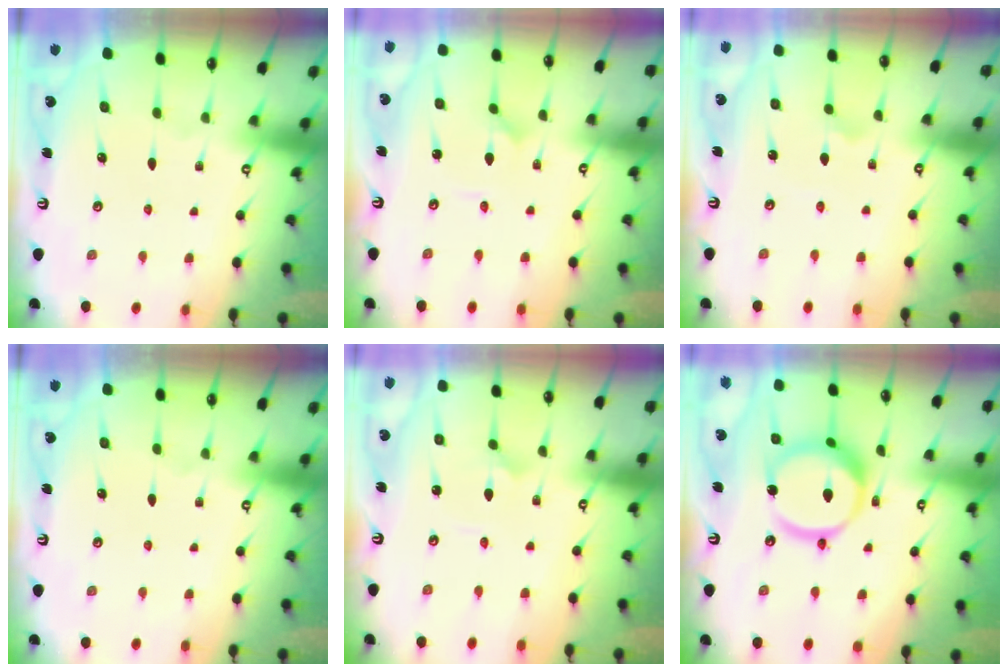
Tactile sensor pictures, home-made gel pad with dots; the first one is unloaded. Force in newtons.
{"total": 0.9, "press": 0.9, "slide": 0.0}
{"total": 2.3, "press": 2.3, "slide": 0.1}
{"total": 0.0}
{"total": 2.1, "press": 2.1, "slide": 0.0}
{"total": 14.7, "press": 14.6, "slide": 1.6}